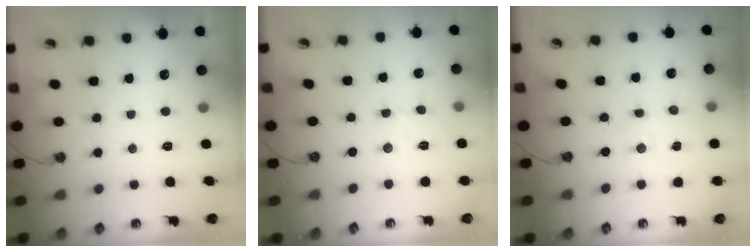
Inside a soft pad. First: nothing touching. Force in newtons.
{"total": 2.9, "press": 2.8, "slide": 0.7}
{"total": 2.3, "press": 2.3, "slide": 0.4}